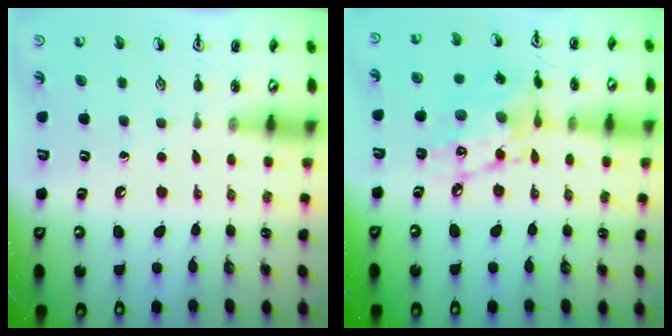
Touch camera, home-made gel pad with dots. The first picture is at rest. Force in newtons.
{"total": 13.8, "press": 13.7, "slide": 0.8}